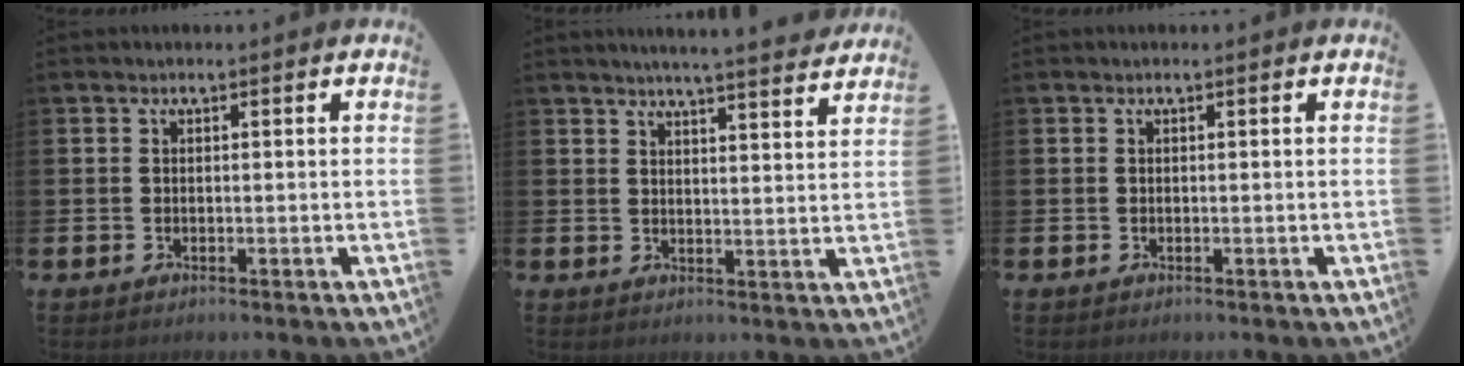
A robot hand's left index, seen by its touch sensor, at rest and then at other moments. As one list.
[{"total": 5.2, "force": [5.0, -0.7, 1.0], "torque": [-0.021, -0.033, 0.085]}, {"total": 0.0}]